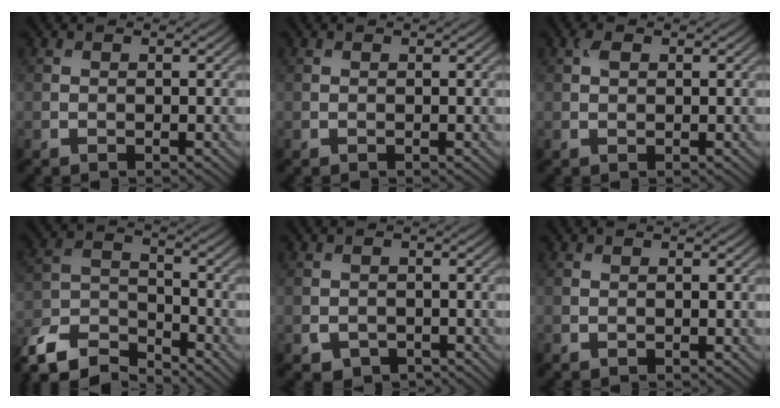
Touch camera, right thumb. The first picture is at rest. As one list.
[{"total": 0.0}, {"total": 1.3, "force": [0.5, 0.8, 0.9], "torque": [-0.019, 0.003, 0.009]}, {"total": 10.7, "force": [-9.2, 3.5, 4.3], "torque": [-0.093, -0.006, -0.183]}, {"total": 2.0, "force": [-1.2, 1.4, 0.7], "torque": [-0.012, -0.008, -0.022]}, {"total": 0.0}]